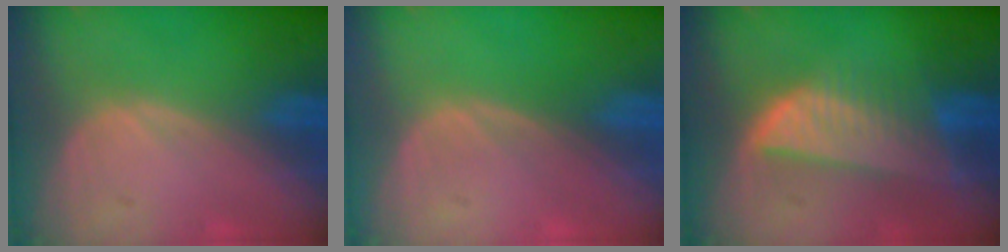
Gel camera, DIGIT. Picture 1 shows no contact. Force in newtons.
{"total": 0.0}
{"total": 7.9, "press": 7.0, "slide": 3.7}